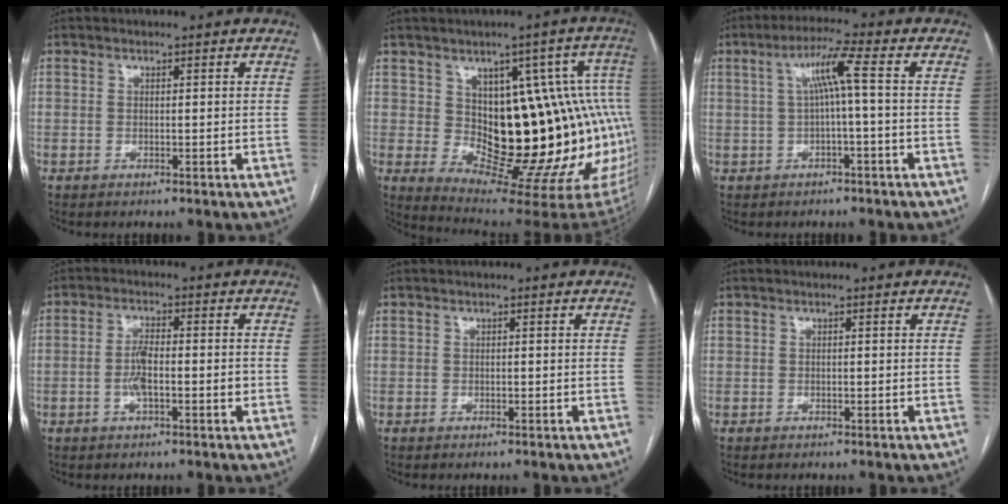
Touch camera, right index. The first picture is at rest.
{"total": 20.8, "force": [0.1, 7.8, 19.3], "torque": [-0.164, 0.030, 0.023]}
{"total": 5.5, "force": [0.4, -0.6, 5.5], "torque": [-0.099, 0.019, 0.013]}
{"total": 4.4, "force": [-1.1, 1.3, 4.0], "torque": [-0.085, 0.006, -0.019]}
{"total": 0.0}
{"total": 0.0}